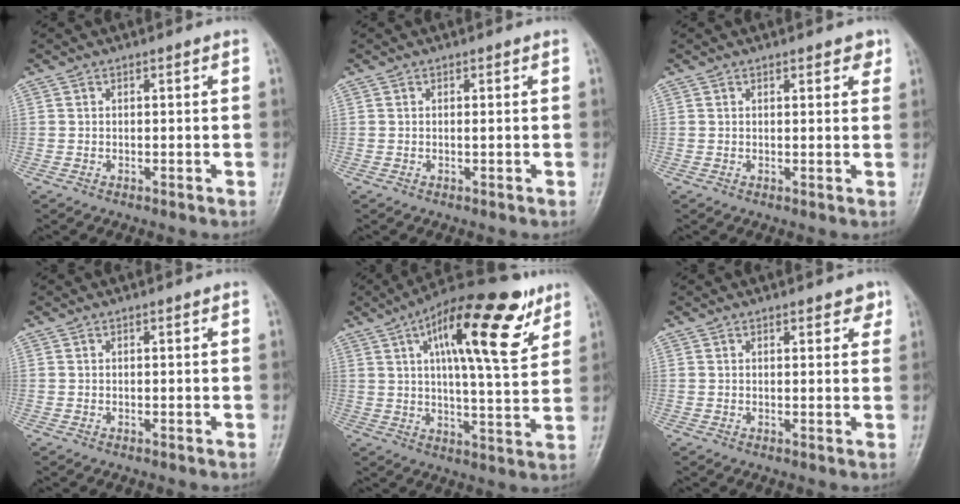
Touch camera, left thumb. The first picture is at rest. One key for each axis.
{"total": 0.0}
{"total": 2.8, "fx": 1.8, "fy": 1.2, "fz": 1.7, "tx": -0.008, "ty": -0.007, "tz": 0.019}
{"total": 0.0}
{"total": 19.7, "fx": 9.4, "fy": 6.3, "fz": 16.1, "tx": -0.220, "ty": -0.021, "tz": 0.140}
{"total": 3.1, "fx": 2.0, "fy": 1.5, "fz": 1.9, "tx": -0.004, "ty": -0.007, "tz": 0.022}